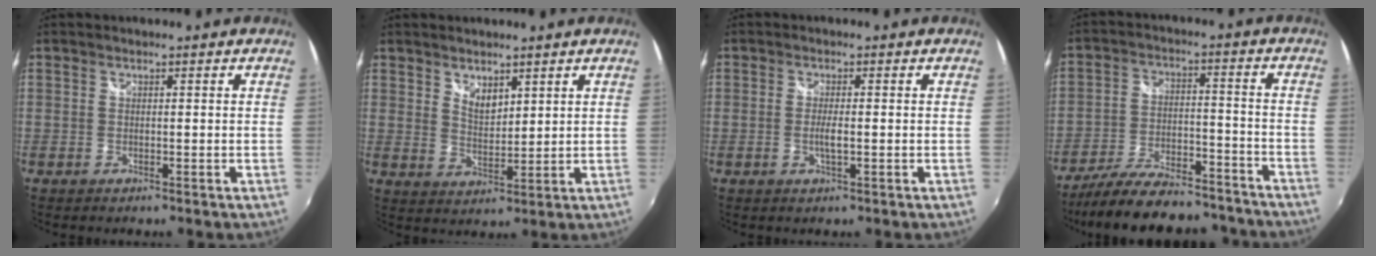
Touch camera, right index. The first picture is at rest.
{"total": 4.2, "force": [2.9, 2.0, 2.2], "torque": [-0.030, -0.002, 0.053]}
{"total": 2.5, "force": [-0.4, 0.3, 2.4], "torque": [-0.046, -0.005, -0.008]}
{"total": 22.2, "force": [-19.2, 7.0, 8.6], "torque": [-0.170, 0.006, -0.264]}